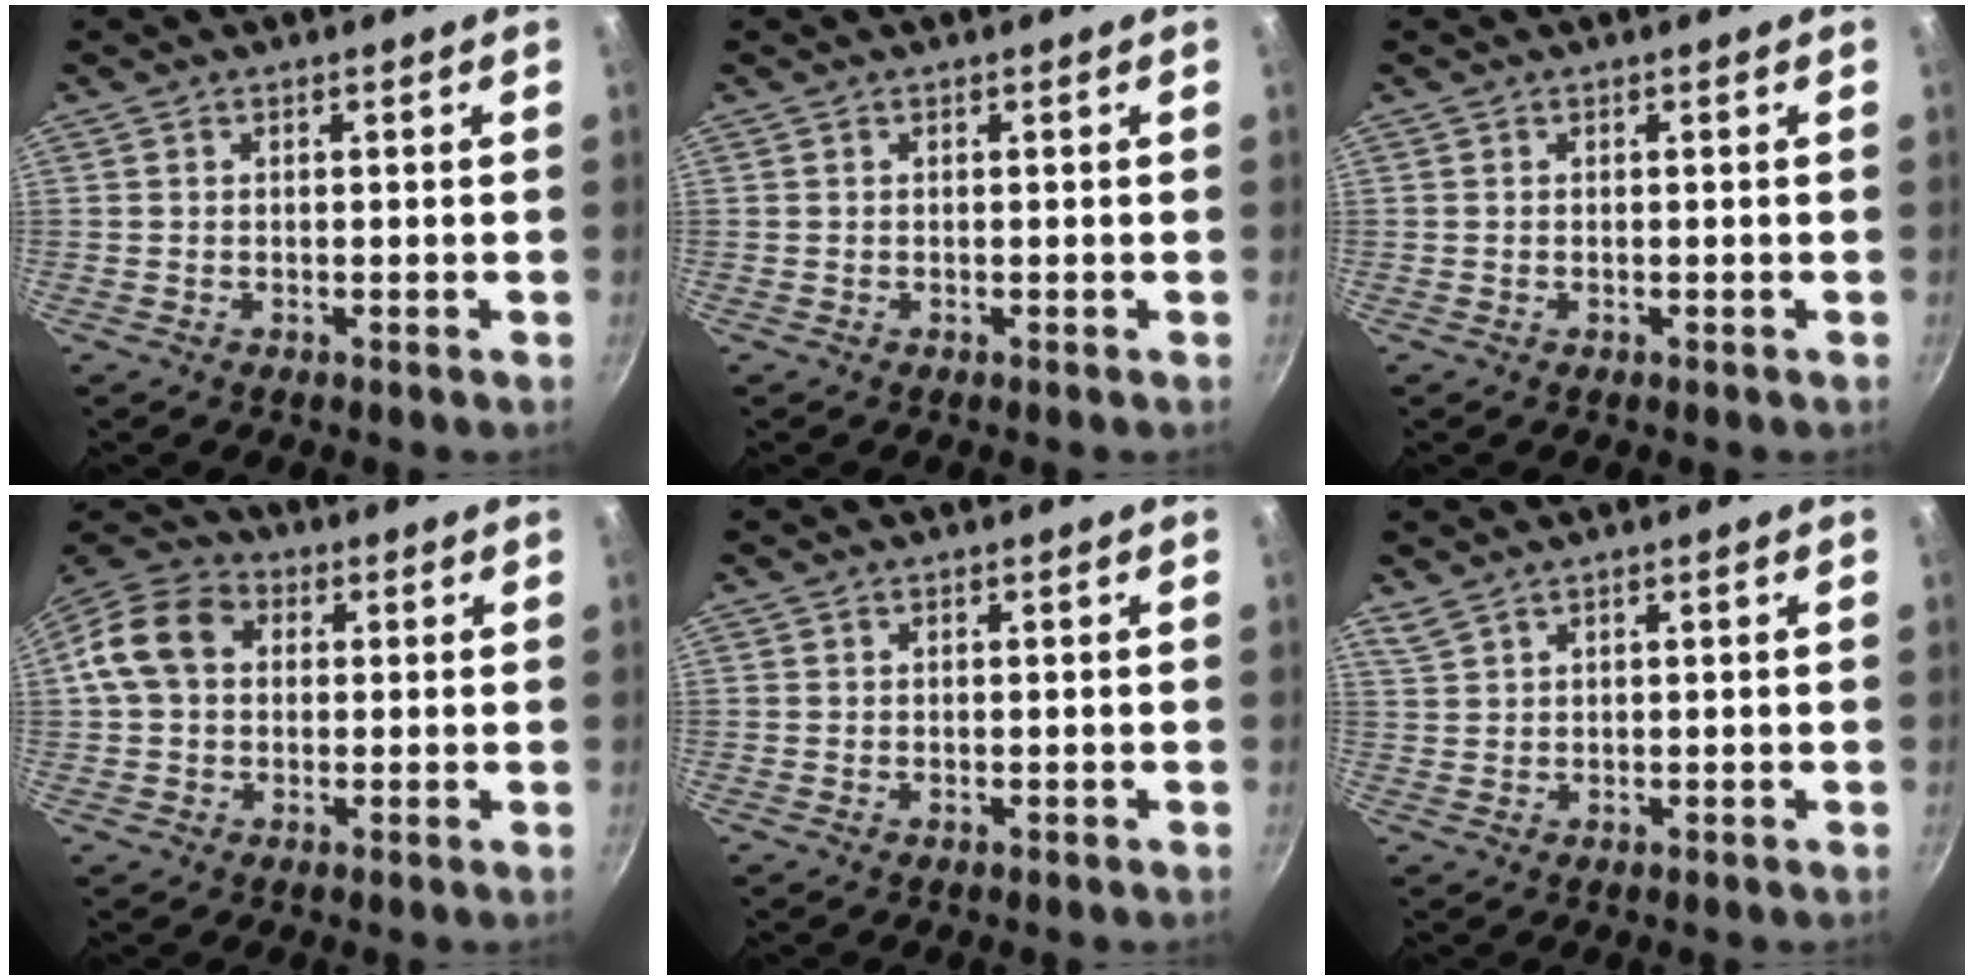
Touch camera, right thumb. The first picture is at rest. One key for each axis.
{"total": 0.0}
{"total": 0.0}
{"total": 10.8, "fx": 1.5, "fy": 8.5, "fz": 6.5, "tx": -0.097, "ty": 0.027, "tz": 0.008}
{"total": 0.0}
{"total": 2.1, "fx": 1.8, "fy": 0.5, "fz": 1.0, "tx": -0.023, "ty": -0.002, "tz": 0.045}